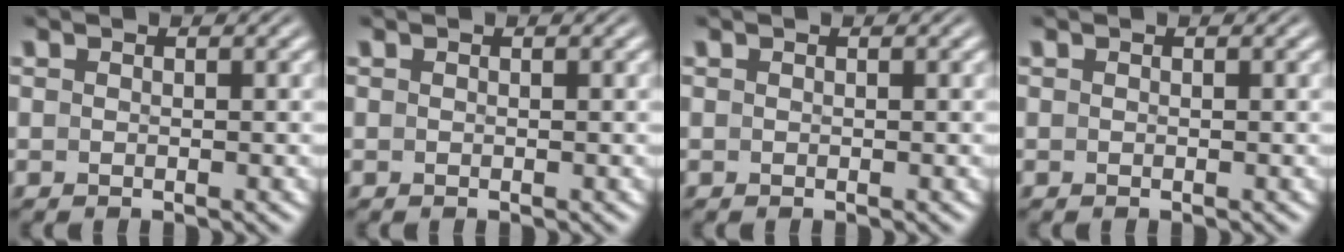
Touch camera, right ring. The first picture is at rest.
{"total": 0.0}
{"total": 0.0}
{"total": 0.0}